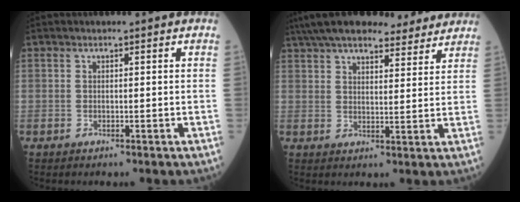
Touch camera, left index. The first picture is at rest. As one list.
[{"total": 19.9, "force": [17.1, 5.0, 8.9], "torque": [-0.154, 0.048, 0.242]}]